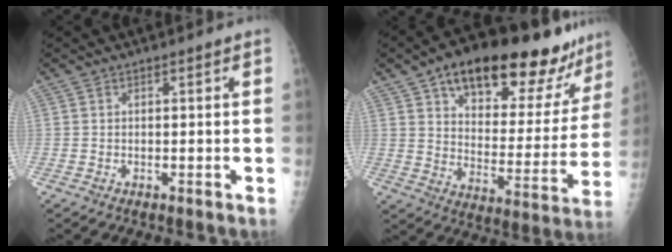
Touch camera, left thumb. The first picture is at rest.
{"total": 26.6, "force": [18.2, 11.2, 15.9], "torque": [-0.187, -0.053, 0.262]}